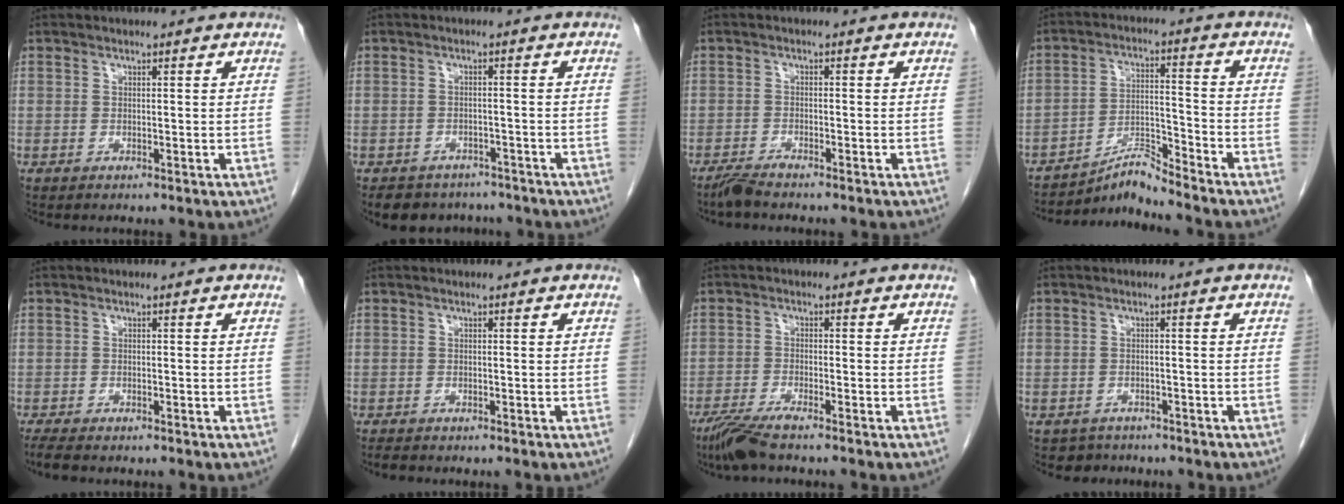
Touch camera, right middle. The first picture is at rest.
{"total": 6.5, "force": [-5.5, 3.3, 0.7], "torque": [-0.004, 0.005, -0.072]}
{"total": 2.8, "force": [-2.5, 0.2, 1.2], "torque": [-0.028, -0.006, -0.045]}
{"total": 5.8, "force": [-5.6, -1.2, 0.6], "torque": [-0.016, 0.003, -0.099]}
{"total": 3.0, "force": [-2.5, 0.6, 1.5], "torque": [-0.031, -0.009, -0.038]}
{"total": 1.2, "force": [-1.1, 0.3, 0.4], "torque": [-0.013, -0.003, -0.016]}
{"total": 5.0, "force": [-3.9, 0.1, 3.0], "torque": [-0.064, -0.016, -0.079]}
{"total": 2.7, "force": [-2.1, 1.4, -0.7], "torque": [0.001, 0.002, -0.034]}